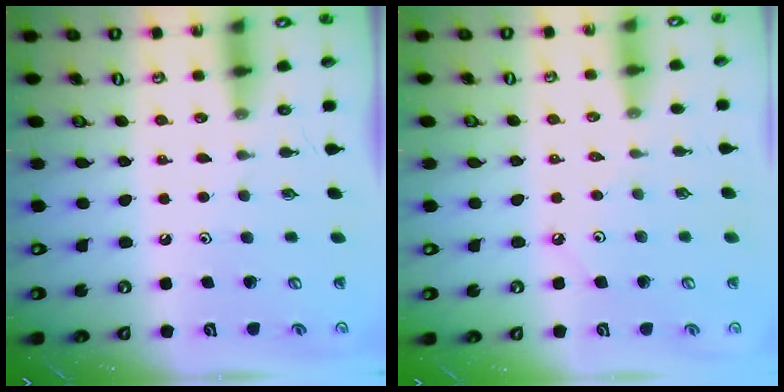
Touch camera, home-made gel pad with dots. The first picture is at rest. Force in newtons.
{"total": 3.3, "press": 3.3, "slide": 0.5}